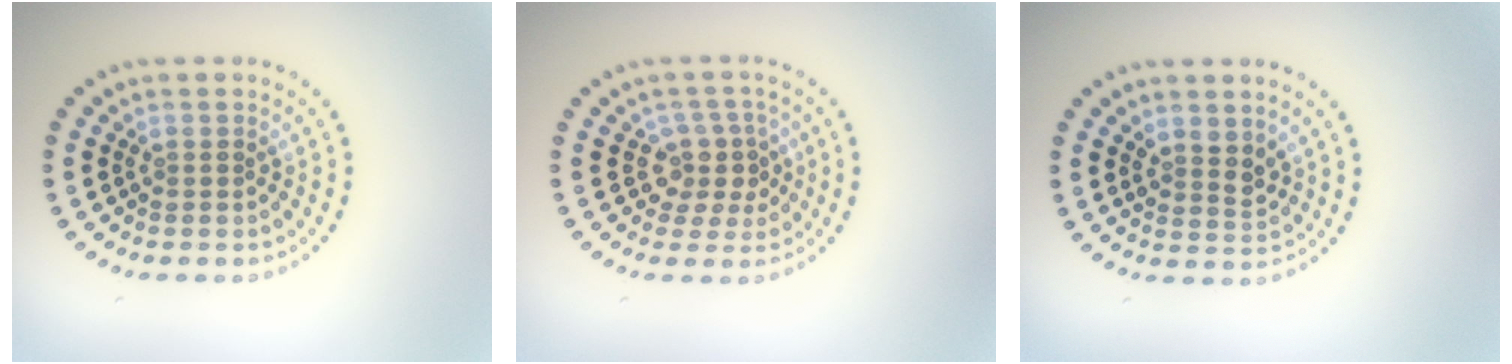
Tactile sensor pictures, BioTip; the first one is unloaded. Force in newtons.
{"total": 2.9, "press": 2.3, "slide": 1.7}
{"total": 1.9, "press": 1.6, "slide": 1.0}